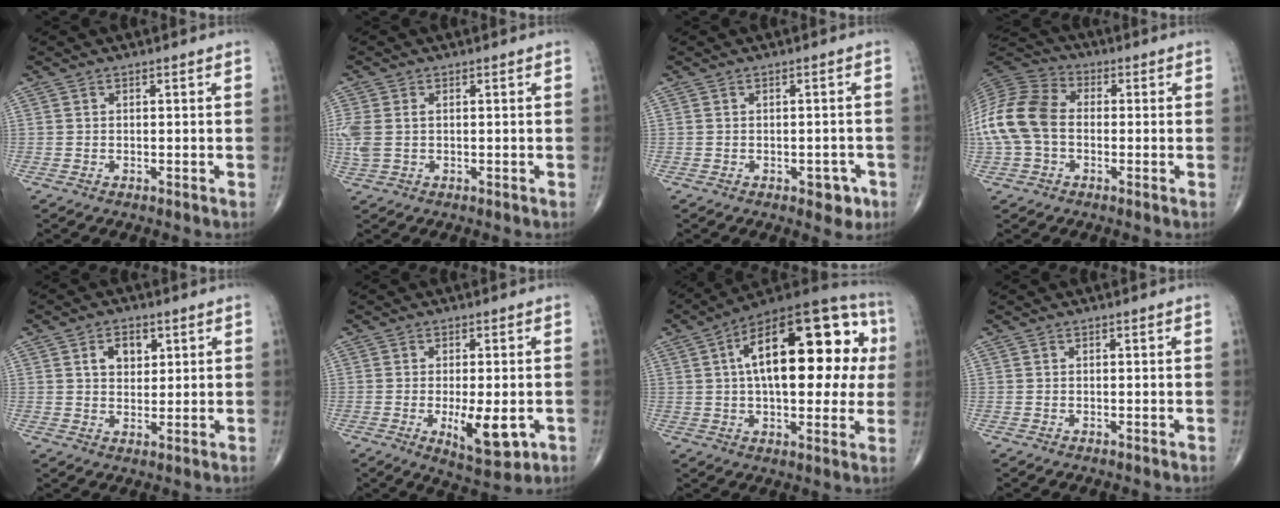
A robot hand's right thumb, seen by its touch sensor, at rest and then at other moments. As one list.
[{"total": 5.1, "force": [0.2, 3.2, 3.9], "torque": [-0.121, 0.011, 0.010]}, {"total": 3.5, "force": [-1.6, 2.1, 2.3], "torque": [-0.007, 0.006, -0.018]}, {"total": 14.5, "force": [-1.2, 10.3, 10.2], "torque": [-0.218, 0.034, -0.030]}, {"total": 5.3, "force": [2.1, 3.6, 3.3], "torque": [-0.031, -0.009, 0.032]}, {"total": 9.0, "force": [-2.2, 3.4, 8.0], "torque": [-0.113, -0.018, -0.026]}, {"total": 26.8, "force": [5.1, 12.2, 23.3], "torque": [-0.328, 0.034, 0.066]}, {"total": 0.0}]